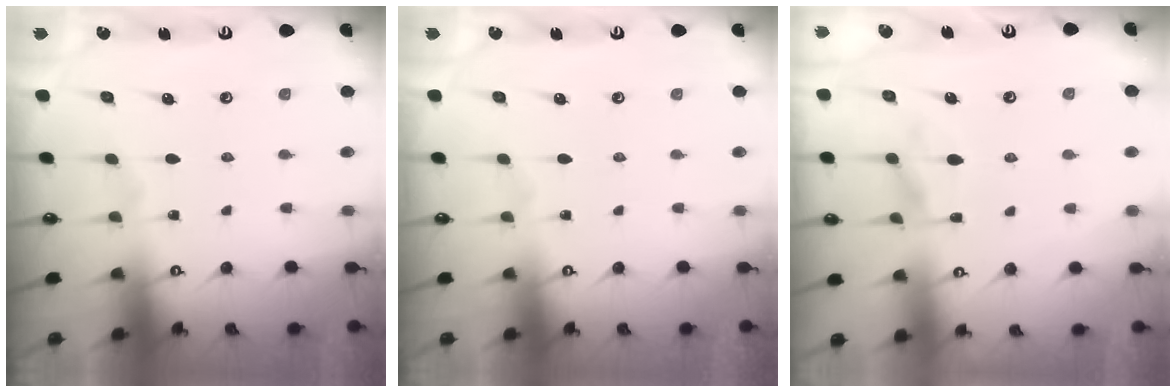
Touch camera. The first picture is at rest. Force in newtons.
{"total": 0.0}
{"total": 1.5, "press": 0.2, "slide": 1.5}